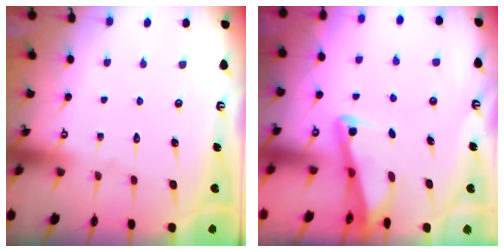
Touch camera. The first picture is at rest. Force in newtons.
{"total": 2.8, "press": 2.8, "slide": 0.3}